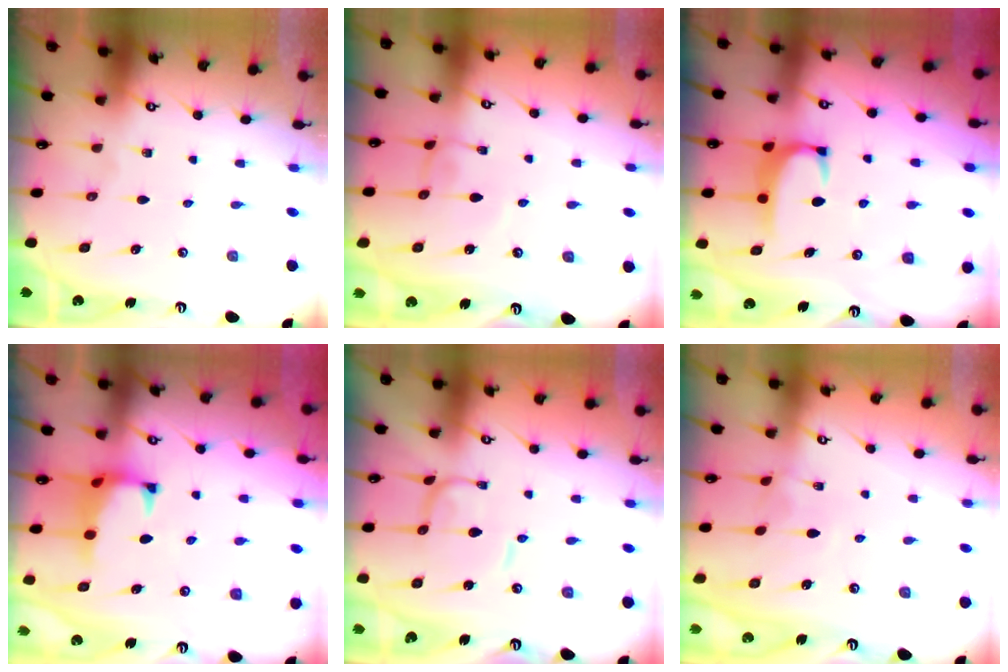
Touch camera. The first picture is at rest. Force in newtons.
{"total": 2.9, "press": 2.9, "slide": 0.2}
{"total": 2.0, "press": 2.0, "slide": 0.5}
{"total": 1.5, "press": 1.3, "slide": 0.7}
{"total": 1.0, "press": 0.9, "slide": 0.2}
{"total": 3.1, "press": 3.1, "slide": 0.3}